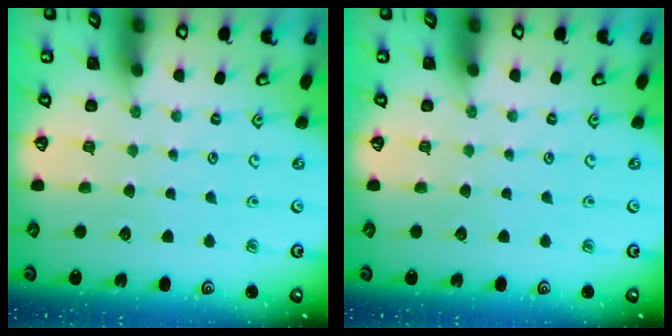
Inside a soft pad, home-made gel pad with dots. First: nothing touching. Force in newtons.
{"total": 0.0}